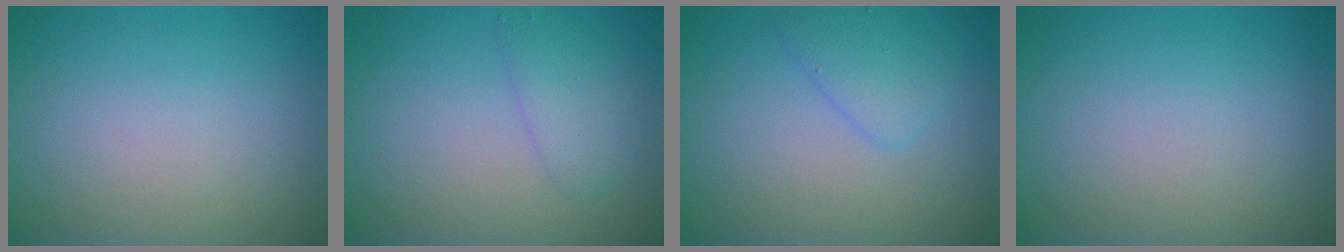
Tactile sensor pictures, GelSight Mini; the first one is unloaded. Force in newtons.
{"total": 2.1, "press": 2.1, "slide": 0.1}
{"total": 2.1, "press": 2.1, "slide": 0.2}
{"total": 0.0}